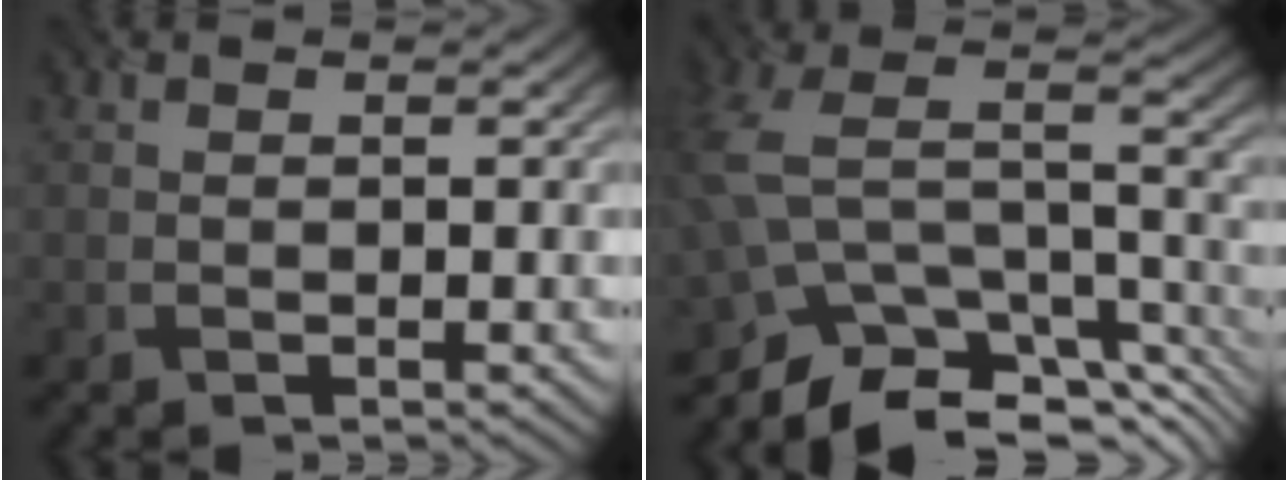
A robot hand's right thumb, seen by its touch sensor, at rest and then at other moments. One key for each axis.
{"total": 12.1, "fx": -8.1, "fy": 6.4, "fz": 6.2, "tx": -0.134, "ty": -0.008, "tz": -0.140}